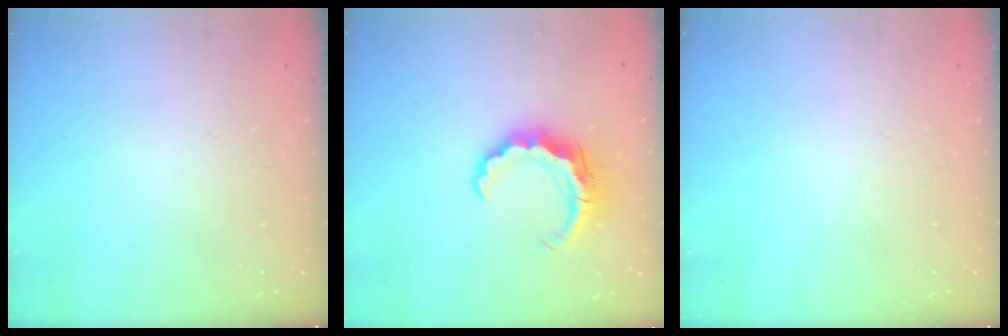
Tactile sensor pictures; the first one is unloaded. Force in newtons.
{"total": 7.8, "press": 7.8, "slide": 0.4}
{"total": 0.0}